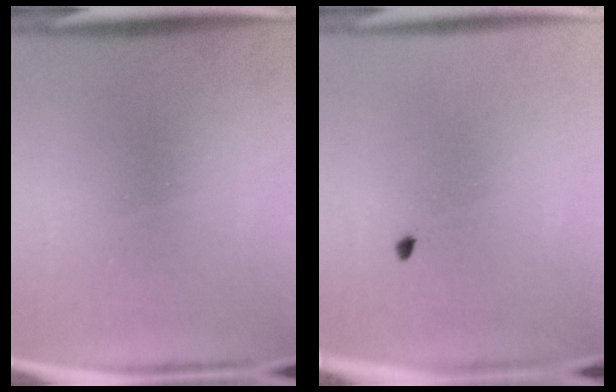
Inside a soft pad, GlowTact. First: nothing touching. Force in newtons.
{"total": 0.6}